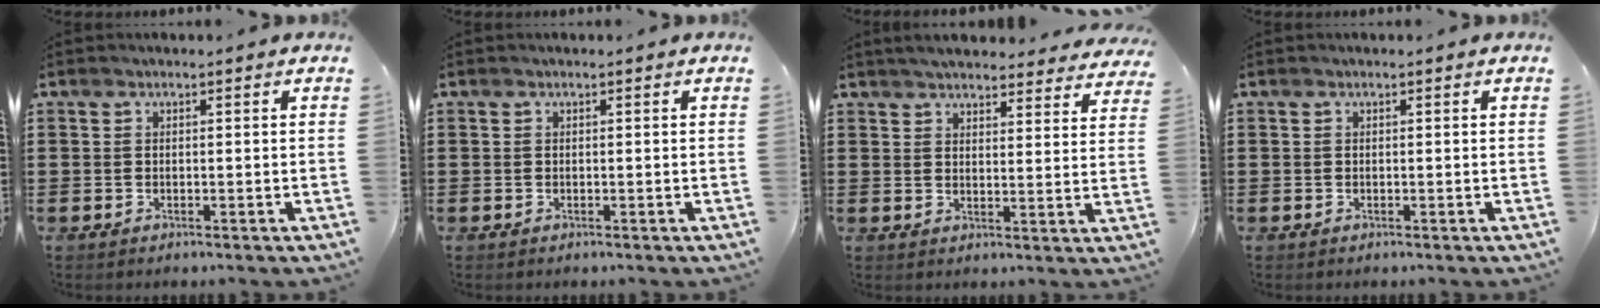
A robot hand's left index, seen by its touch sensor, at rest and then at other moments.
{"total": 0.0}
{"total": 4.3, "force": [4.2, 0.2, 0.9], "torque": [-0.024, -0.020, 0.073]}
{"total": 0.0}